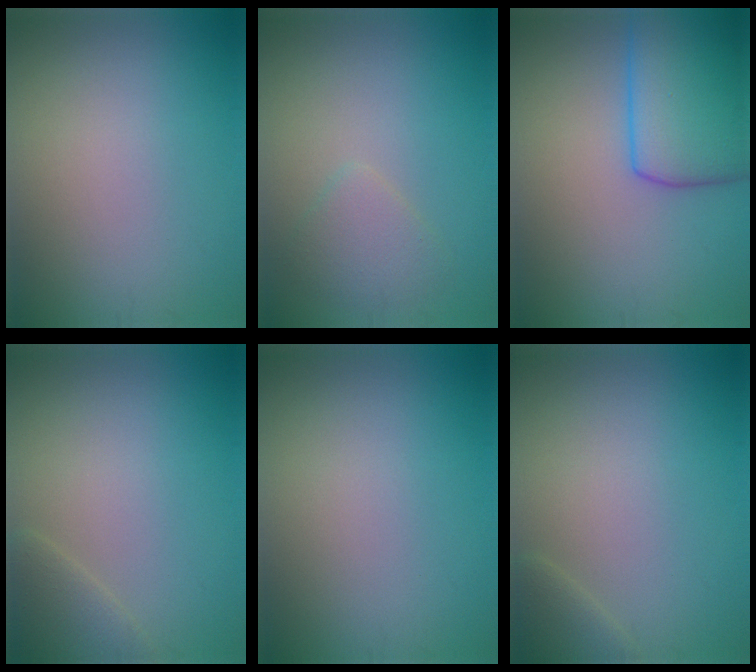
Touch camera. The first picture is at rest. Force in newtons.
{"total": 2.2, "press": 2.2, "slide": 0.2}
{"total": 7.7, "press": 7.7, "slide": 0.2}
{"total": 2.0, "press": 2.0, "slide": 0.2}
{"total": 0.0}
{"total": 1.7, "press": 1.7, "slide": 0.1}